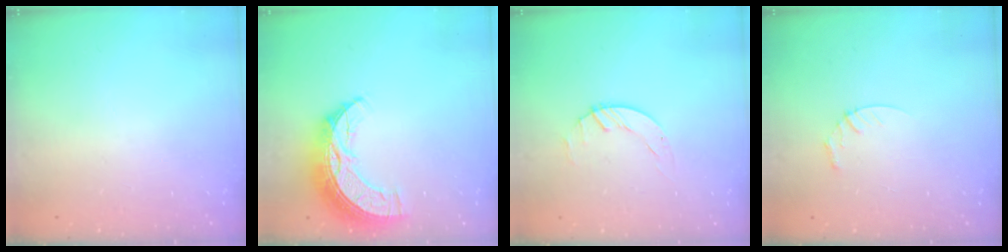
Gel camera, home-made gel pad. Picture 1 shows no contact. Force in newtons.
{"total": 13.4, "press": 13.3, "slide": 0.9}
{"total": 0.6, "press": 0.6, "slide": 0.1}
{"total": 3.5, "press": 3.5, "slide": 0.3}